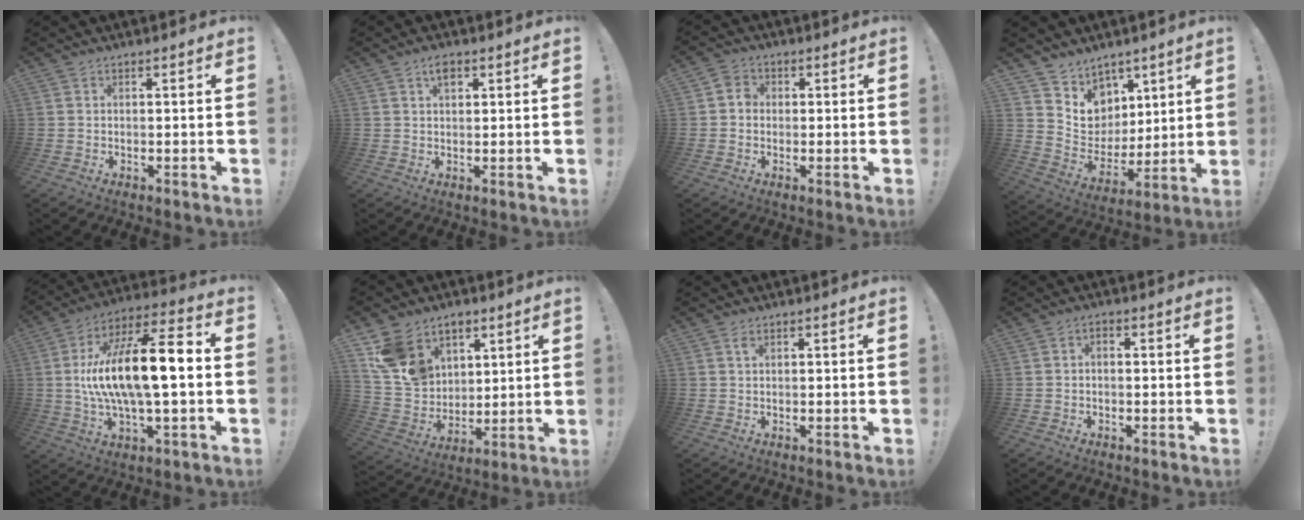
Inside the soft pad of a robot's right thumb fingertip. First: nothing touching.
{"total": 3.6, "force": [1.9, 1.9, 2.5], "torque": [-0.032, -0.003, 0.029]}
{"total": 3.6, "force": [-0.5, 3.2, 1.5], "torque": [-0.030, 0.013, -0.009]}
{"total": 9.2, "force": [6.4, 6.6, -0.5], "torque": [-0.002, -0.073, 0.130]}
{"total": 20.1, "force": [-0.1, 6.2, 19.1], "torque": [-0.350, 0.002, -0.007]}
{"total": 13.7, "force": [8.0, 10.2, 4.4], "torque": [-0.095, -0.042, 0.166]}
{"total": 1.3, "force": [0.7, 0.6, 1.0], "torque": [-0.022, 0.001, 0.013]}
{"total": 1.3, "force": [-0.7, 0.5, 1.0], "torque": [-0.017, 0.005, -0.013]}